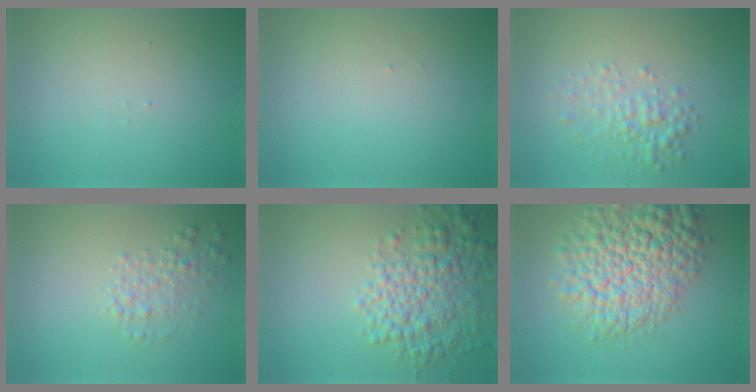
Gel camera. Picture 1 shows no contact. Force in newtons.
{"total": 0.0}
{"total": 2.8, "press": 2.8, "slide": 0.0}
{"total": 2.0, "press": 2.0, "slide": 0.1}
{"total": 5.8, "press": 5.8, "slide": 0.2}
{"total": 10.0, "press": 10.0, "slide": 0.4}